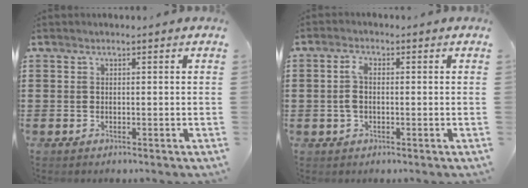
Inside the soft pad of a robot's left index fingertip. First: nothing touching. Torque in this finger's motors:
{"motor_torque": [1.08, 1.05, 0.14, 0.04]}